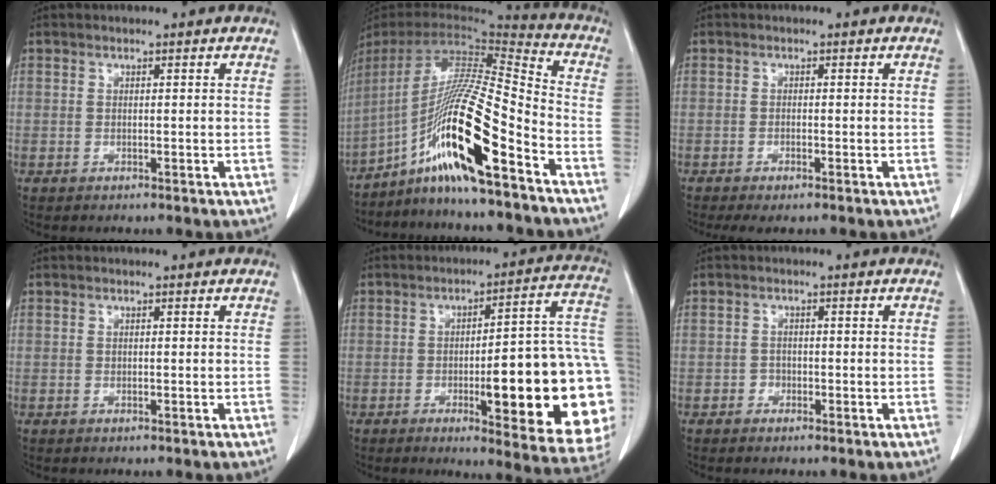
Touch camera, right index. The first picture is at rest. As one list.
[{"total": 19.0, "force": [-11.0, 0.2, 15.5], "torque": [-0.321, -0.006, -0.204]}, {"total": 2.5, "force": [-1.7, 0.6, 1.7], "torque": [-0.028, -0.007, -0.023]}, {"total": 0.0}, {"total": 23.4, "force": [-4.8, 3.7, 22.6], "torque": [-0.212, 0.015, -0.053]}, {"total": 1.1, "force": [-0.7, 0.8, 0.2], "torque": [0.001, 0.005, -0.015]}]